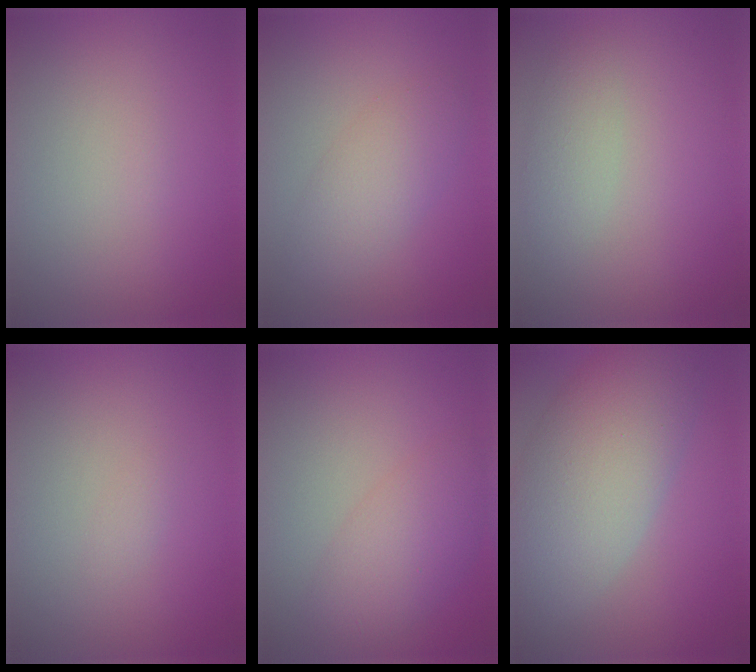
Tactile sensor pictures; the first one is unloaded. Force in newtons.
{"total": 3.2, "press": 3.2, "slide": 0.1}
{"total": 1.9, "press": 1.9, "slide": 0.0}
{"total": 0.5, "press": 0.5, "slide": 0.1}
{"total": 4.1, "press": 4.1, "slide": 0.2}
{"total": 9.6, "press": 9.6, "slide": 0.6}